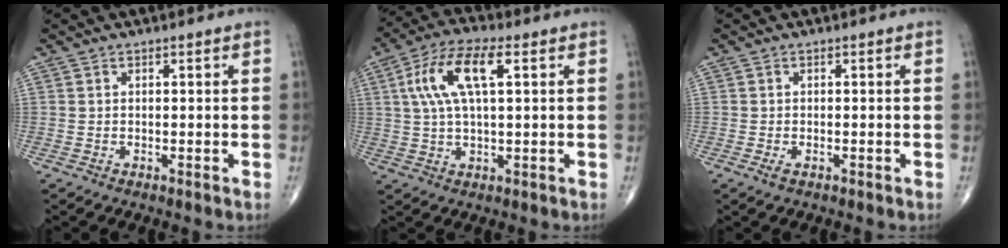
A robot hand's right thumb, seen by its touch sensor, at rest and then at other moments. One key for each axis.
{"total": 11.4, "fx": 3.1, "fy": 4.2, "fz": 10.2, "tx": -0.212, "ty": 0.019, "tz": 0.056}
{"total": 1.1, "fx": -0.6, "fy": 0.5, "fz": 0.8, "tx": -0.016, "ty": 0.000, "tz": -0.009}